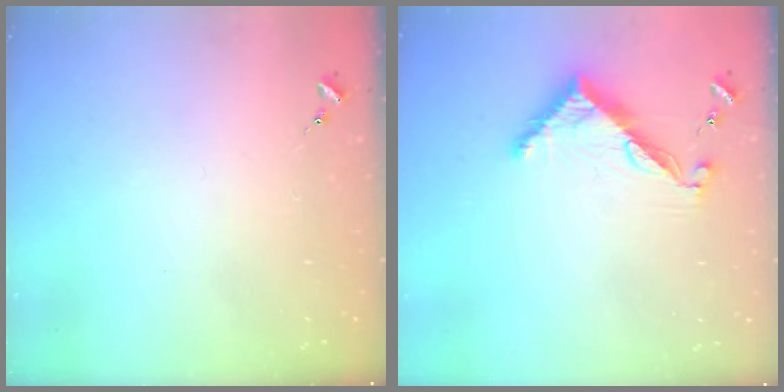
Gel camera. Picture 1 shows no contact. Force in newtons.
{"total": 7.9, "press": 7.9, "slide": 0.1}